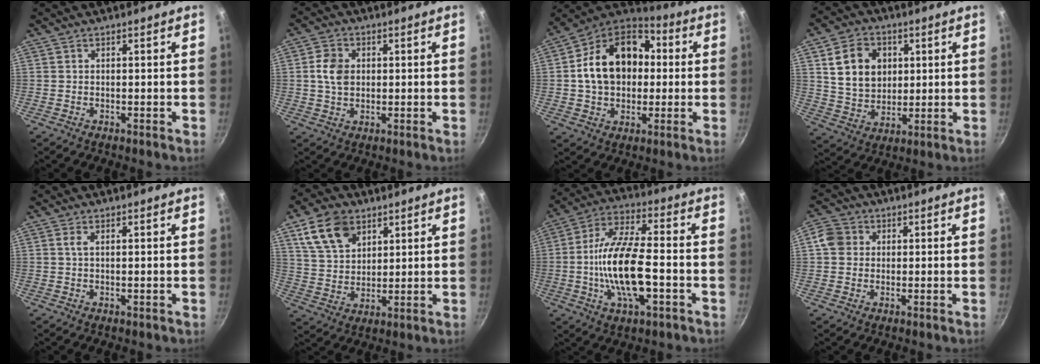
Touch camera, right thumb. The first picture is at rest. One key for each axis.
{"total": 5.6, "fx": 0.7, "fy": 4.3, "fz": 3.6, "tx": -0.053, "ty": 0.004, "tz": 0.011}
{"total": 19.8, "fx": 1.7, "fy": 14.6, "fz": 13.2, "tx": -0.205, "ty": 0.041, "tz": 0.016}
{"total": 12.6, "fx": 3.4, "fy": 9.9, "fz": 6.9, "tx": -0.097, "ty": -0.007, "tz": 0.066}
{"total": 1.4, "fx": 0.4, "fy": 0.3, "fz": 1.3, "tx": -0.025, "ty": -0.001, "tz": 0.005}
{"total": 11.6, "fx": 6.1, "fy": 7.5, "fz": 6.4, "tx": -0.099, "ty": -0.014, "tz": 0.121}
{"total": 16.7, "fx": -3.5, "fy": 6.5, "fz": 15.0, "tx": -0.278, "ty": 0.028, "tz": -0.077}
{"total": 4.9, "fx": 0.8, "fy": 4.4, "fz": 1.9, "tx": -0.009, "ty": 0.006, "tz": 0.001}